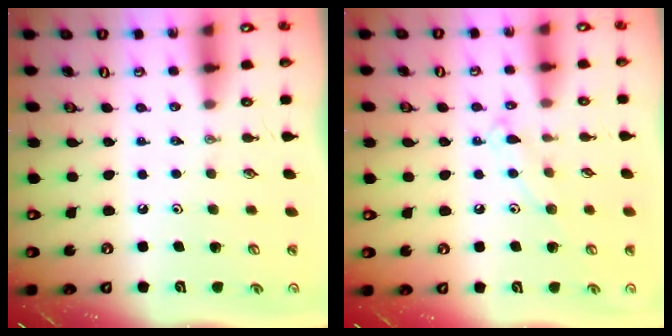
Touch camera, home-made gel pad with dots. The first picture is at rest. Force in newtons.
{"total": 8.0, "press": 8.0, "slide": 0.7}